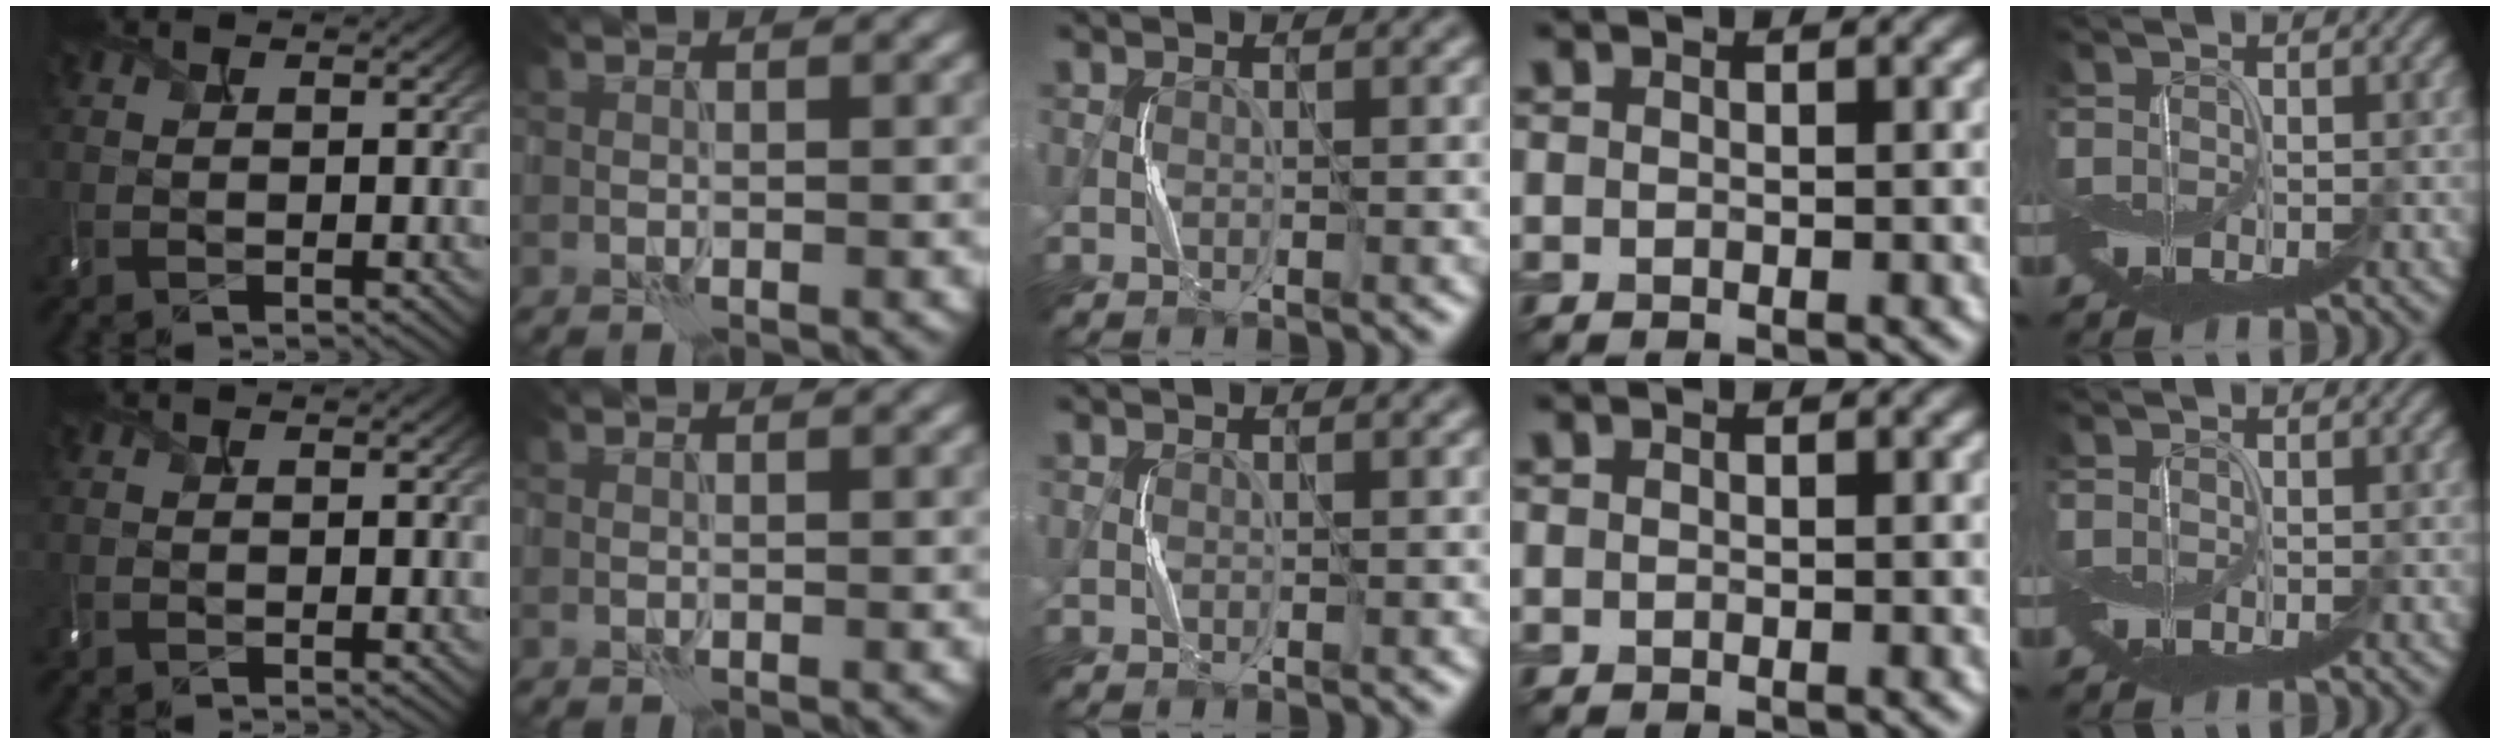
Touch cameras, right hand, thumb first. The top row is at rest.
{}